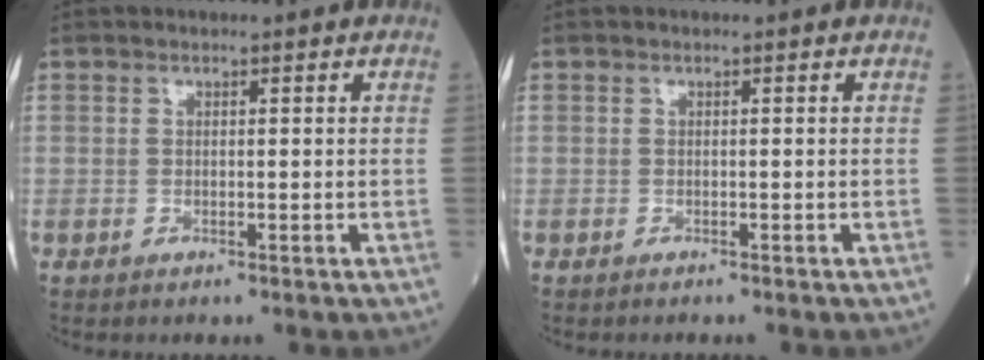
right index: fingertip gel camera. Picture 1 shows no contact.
{"total": 0.8, "force": [-0.7, 0.1, 0.3], "torque": [-0.005, -0.002, -0.012]}